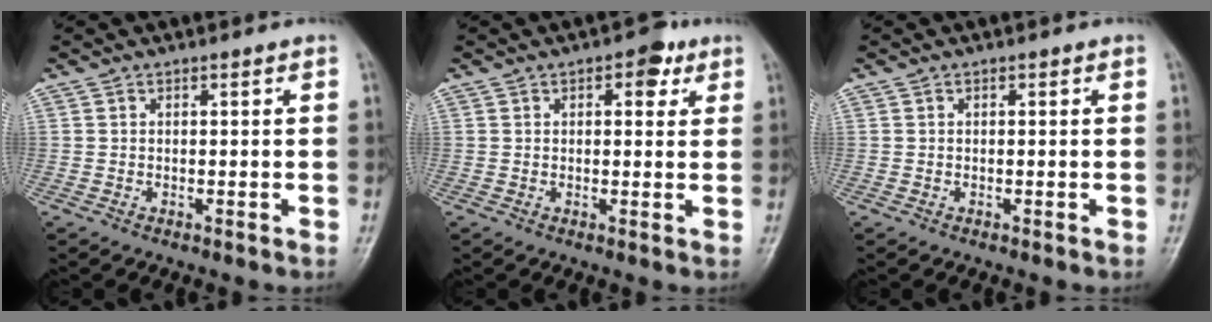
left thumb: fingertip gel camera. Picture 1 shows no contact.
{"total": 4.5, "force": [2.2, 2.5, 3.1], "torque": [-0.018, -0.002, 0.020]}
{"total": 0.0}